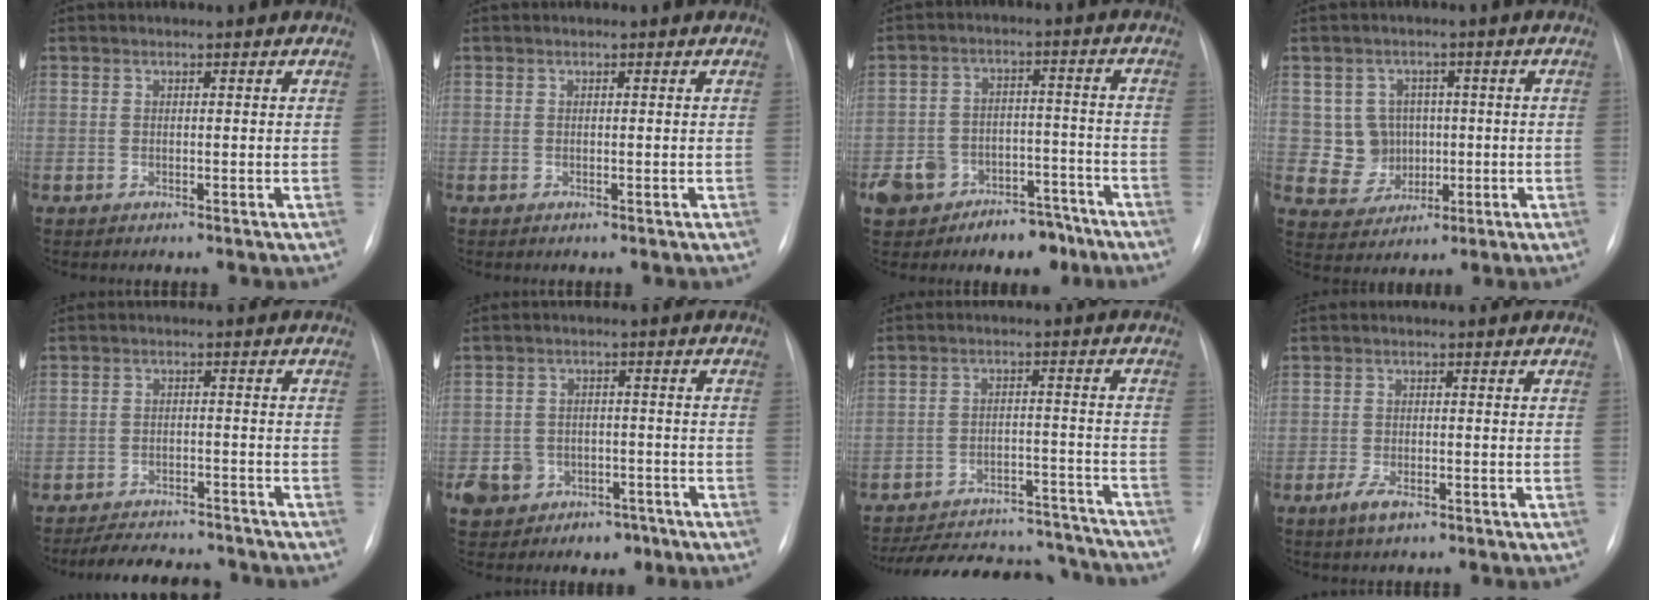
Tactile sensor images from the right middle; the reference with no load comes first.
{"total": 0.0}
{"total": 10.5, "force": [-7.1, 6.8, 3.6], "torque": [-0.052, 0.035, -0.102]}
{"total": 6.1, "force": [0.4, 6.1, 1.0], "torque": [-0.018, 0.017, 0.017]}
{"total": 9.9, "force": [-9.0, 2.7, 3.1], "torque": [-0.046, 0.003, -0.123]}
{"total": 7.8, "force": [-3.9, 6.5, 1.7], "torque": [-0.034, 0.020, -0.047]}
{"total": 23.3, "force": [-21.6, 5.7, 6.7], "torque": [-0.113, 0.004, -0.285]}
{"total": 5.0, "force": [-3.3, 1.2, 3.6], "torque": [-0.085, -0.011, -0.058]}